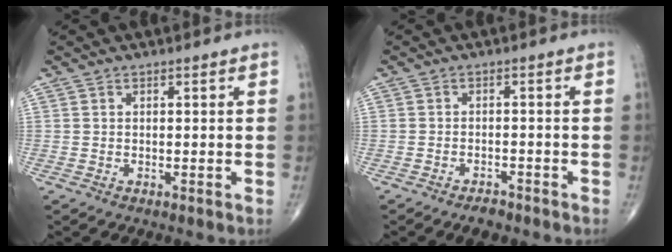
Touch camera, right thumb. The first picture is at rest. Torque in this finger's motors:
{"motor_torque": [0.13, 0.55, -0.06, -0.09, -0.02]}